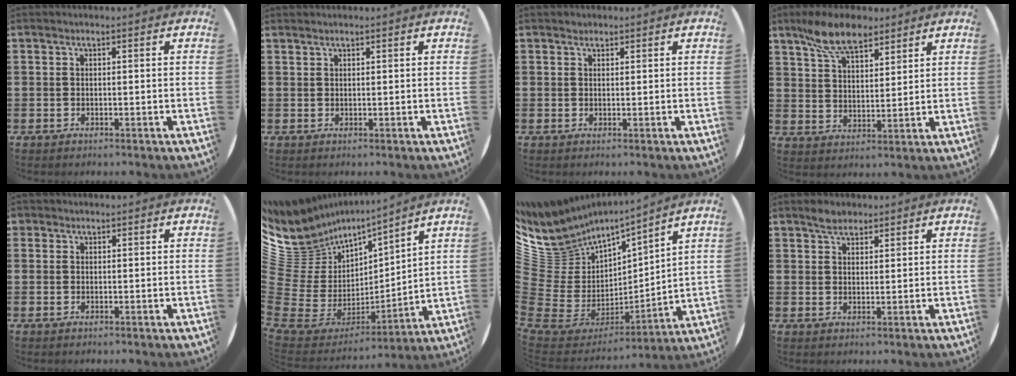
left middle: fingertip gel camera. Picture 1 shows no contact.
{"total": 0.5, "force": [0.5, 0.0, -0.1], "torque": [0.002, 0.003, 0.010]}
{"total": 0.7, "force": [0.6, 0.3, -0.1], "torque": [0.010, 0.000, 0.010]}
{"total": 8.4, "force": [6.6, 3.4, 3.9], "torque": [-0.086, -0.008, 0.122]}
{"total": 0.5, "force": [0.4, 0.4, -0.1], "torque": [0.002, 0.005, 0.007]}
{"total": 8.7, "force": [5.3, 6.9, 0.3], "torque": [-0.077, -0.061, 0.102]}
{"total": 7.8, "force": [3.9, 6.8, -0.3], "torque": [-0.055, -0.055, 0.077]}
{"total": 2.5, "force": [2.2, 1.1, 0.5], "torque": [-0.012, 0.006, 0.042]}